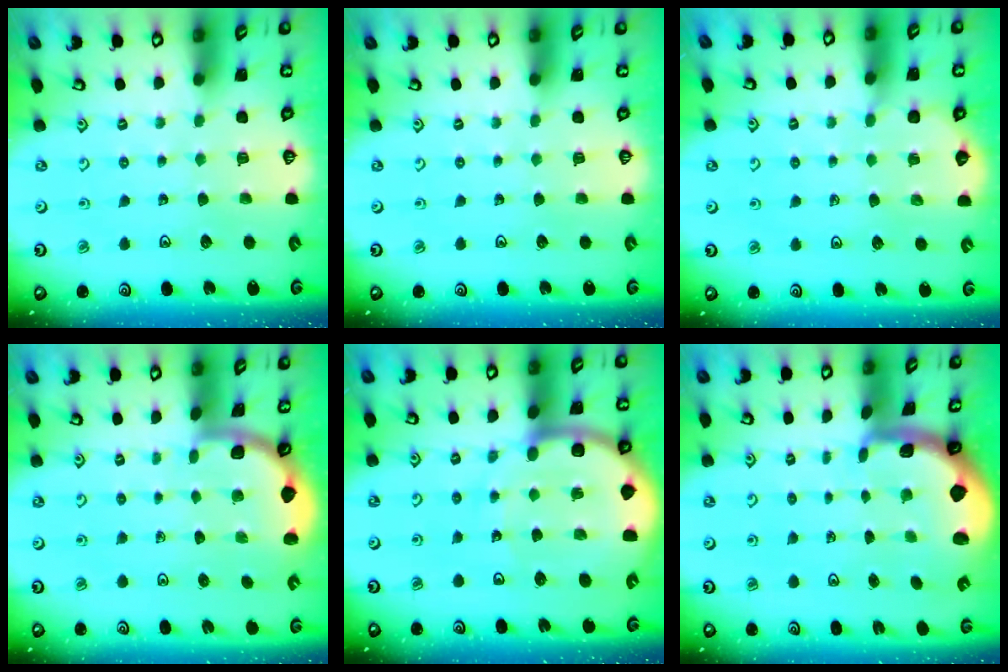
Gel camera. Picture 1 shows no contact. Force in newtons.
{"total": 0.0}
{"total": 2.4, "press": 2.4, "slide": 0.2}
{"total": 1.8, "press": 1.7, "slide": 0.0}
{"total": 12.4, "press": 12.4, "slide": 1.4}
{"total": 1.6, "press": 1.5, "slide": 0.4}